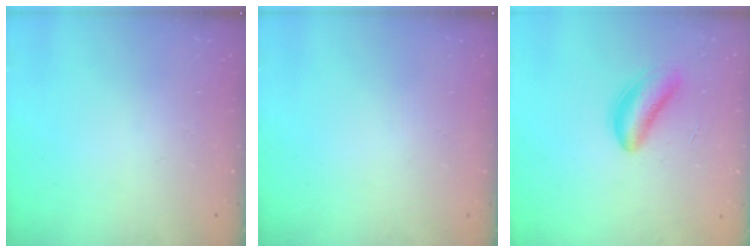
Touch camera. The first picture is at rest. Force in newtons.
{"total": 0.0}
{"total": 4.6, "press": 4.3, "slide": 1.7}